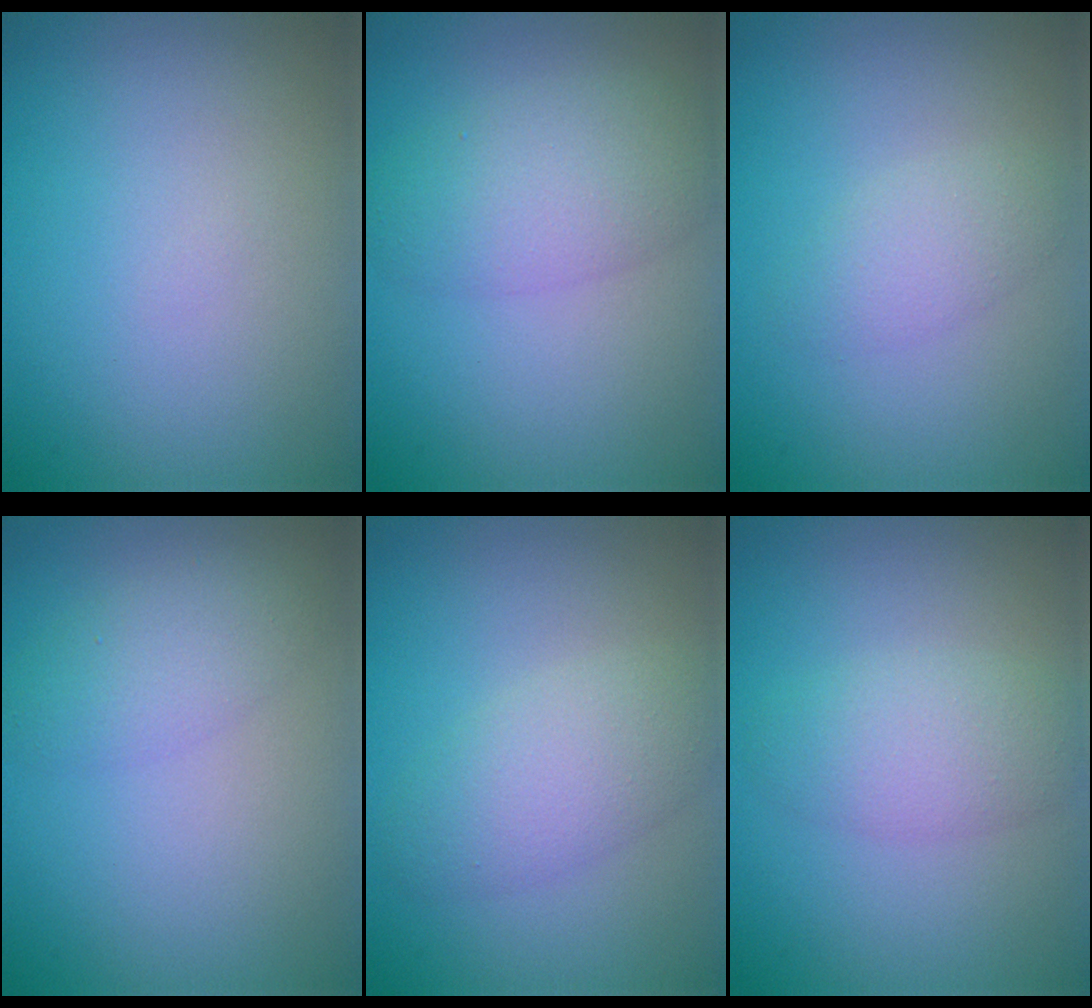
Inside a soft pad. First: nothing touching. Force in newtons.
{"total": 4.4, "press": 4.4, "slide": 0.1}
{"total": 2.0, "press": 2.0, "slide": 0.1}
{"total": 2.5, "press": 2.5, "slide": 0.1}
{"total": 3.6, "press": 3.6, "slide": 0.1}
{"total": 3.1, "press": 3.1, "slide": 0.1}